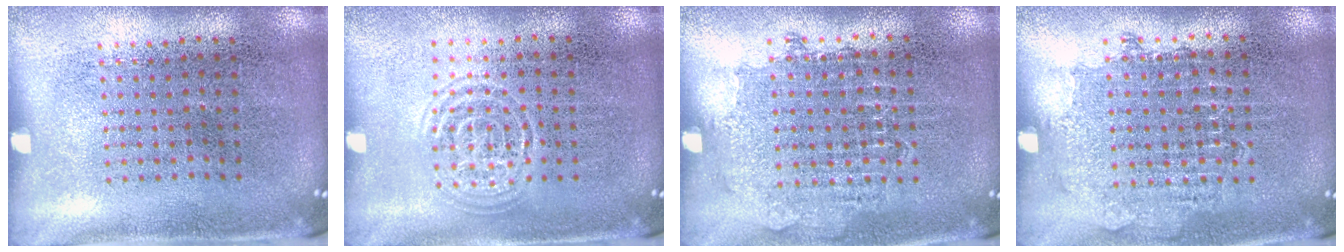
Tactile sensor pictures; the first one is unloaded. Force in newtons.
{"total": 1.5, "press": 1.5, "slide": 0.1}
{"total": 0.8, "press": 0.8, "slide": 0.3}
{"total": 0.8, "press": 0.8, "slide": 0.3}